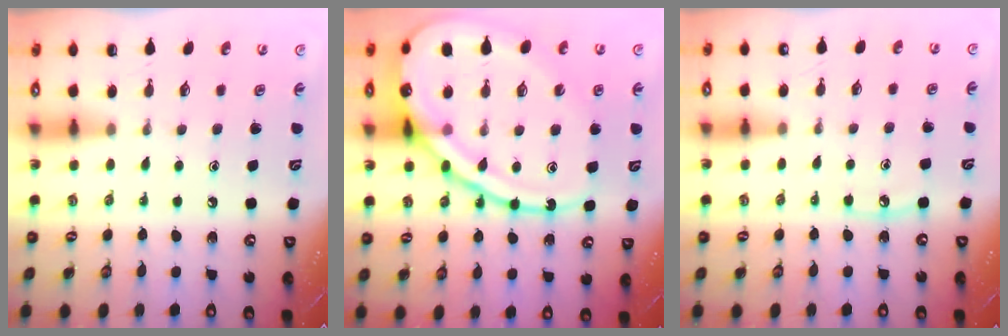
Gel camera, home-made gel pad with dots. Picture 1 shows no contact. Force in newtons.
{"total": 21.7, "press": 21.6, "slide": 2.2}
{"total": 4.2, "press": 4.1, "slide": 0.5}